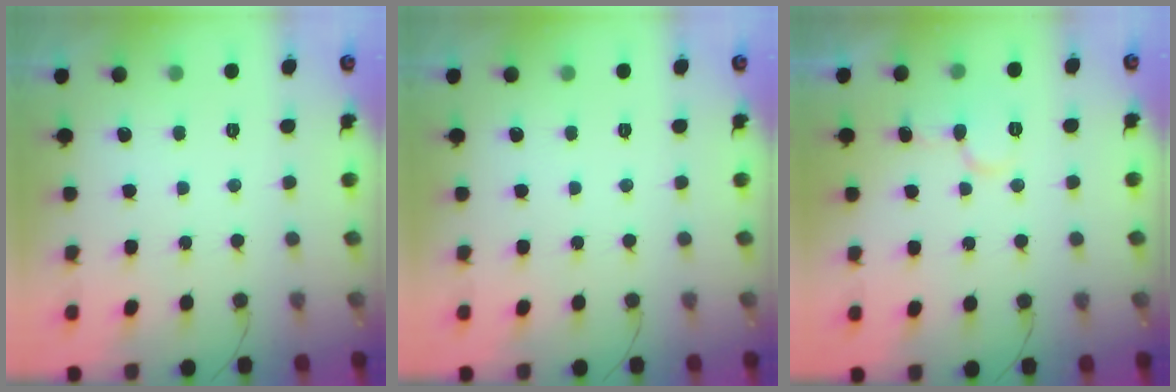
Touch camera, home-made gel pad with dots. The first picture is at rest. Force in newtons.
{"total": 0.0}
{"total": 8.5, "press": 8.5, "slide": 0.7}